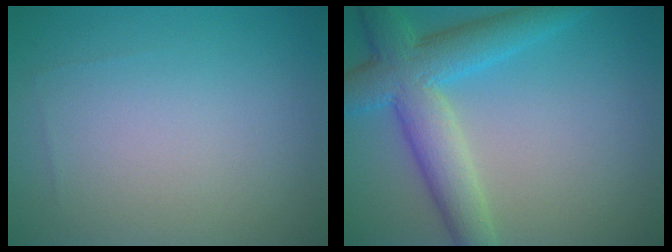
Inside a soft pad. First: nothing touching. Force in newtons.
{"total": 7.0, "press": 7.0, "slide": 0.5}